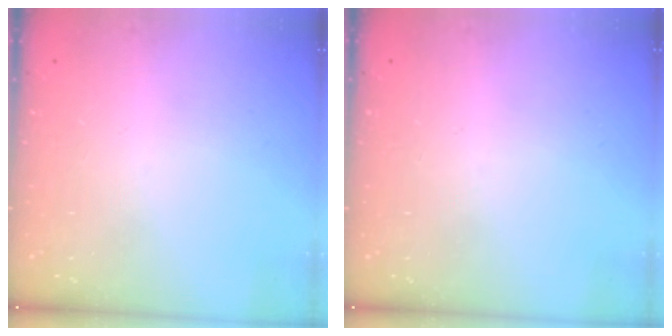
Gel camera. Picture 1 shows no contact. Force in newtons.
{"total": 0.0}